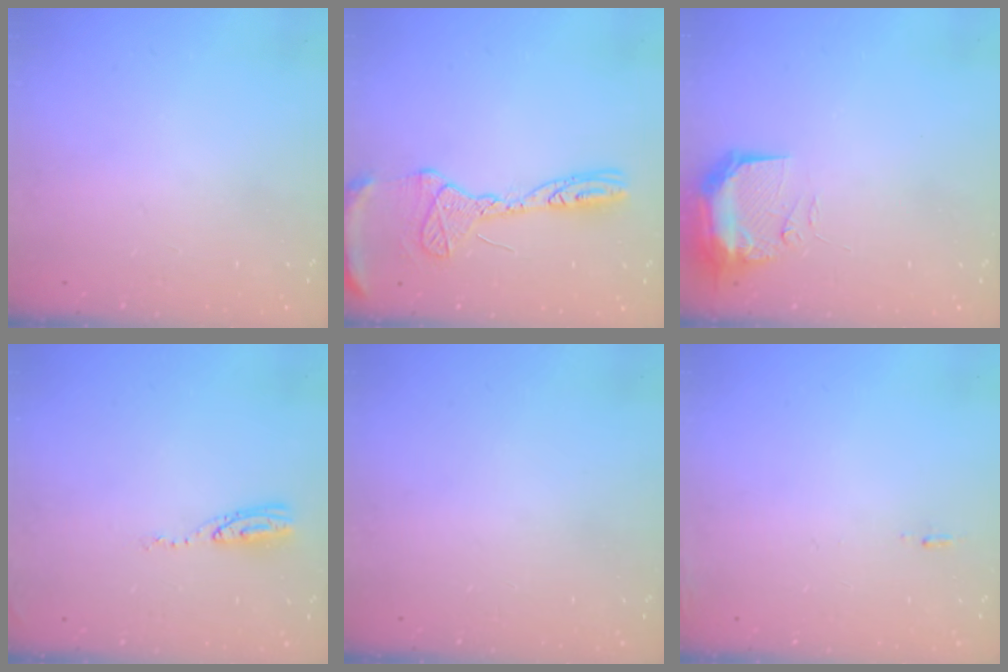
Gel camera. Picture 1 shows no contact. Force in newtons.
{"total": 14.7, "press": 14.6, "slide": 1.4}
{"total": 14.8, "press": 11.3, "slide": 9.5}
{"total": 5.9, "press": 5.9, "slide": 0.4}
{"total": 15.1, "press": 2.1, "slide": 14.9}
{"total": 5.6, "press": 5.3, "slide": 1.8}